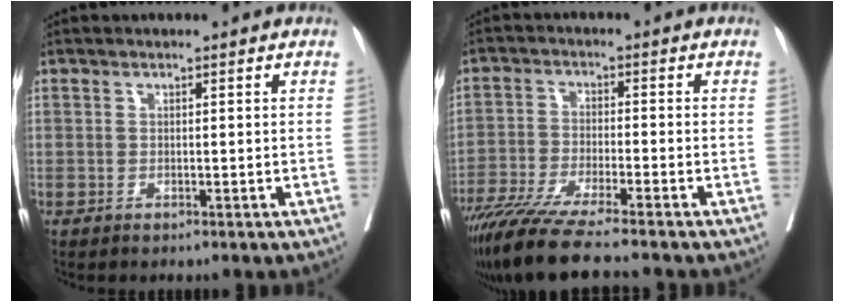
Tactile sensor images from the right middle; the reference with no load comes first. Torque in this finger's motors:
{"motor_torque": [1.17, -0.97, 0.26, 0.12]}